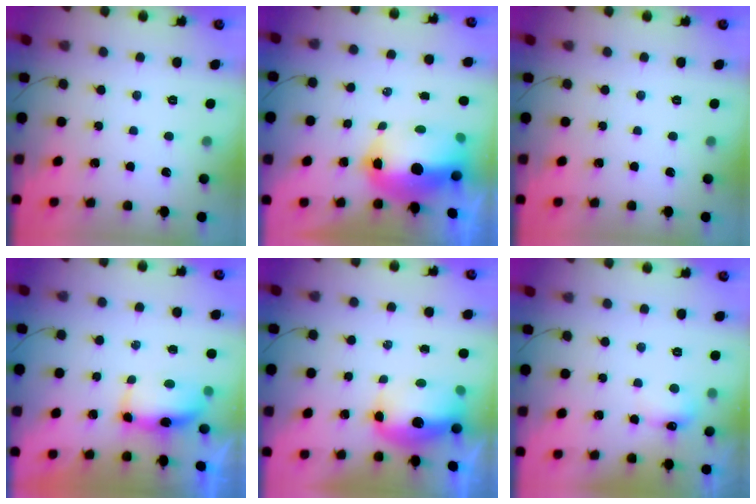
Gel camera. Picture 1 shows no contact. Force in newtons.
{"total": 13.6, "press": 13.3, "slide": 2.8}
{"total": 0.0}
{"total": 6.4, "press": 6.3, "slide": 0.7}
{"total": 11.7, "press": 11.5, "slide": 2.4}
{"total": 5.6, "press": 5.5, "slide": 1.0}